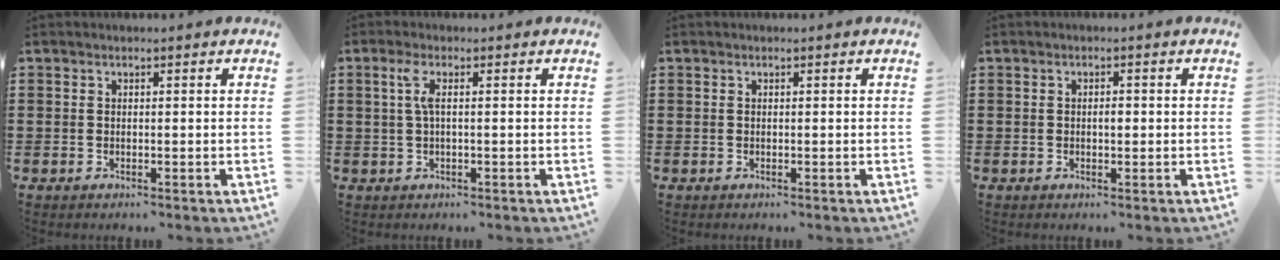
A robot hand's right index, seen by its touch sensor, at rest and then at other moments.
{"total": 2.7, "force": [0.4, 0.5, 2.7], "torque": [-0.063, 0.000, 0.003]}
{"total": 0.0}
{"total": 1.3, "force": [0.0, 0.6, 1.2], "torque": [-0.024, 0.002, -0.002]}